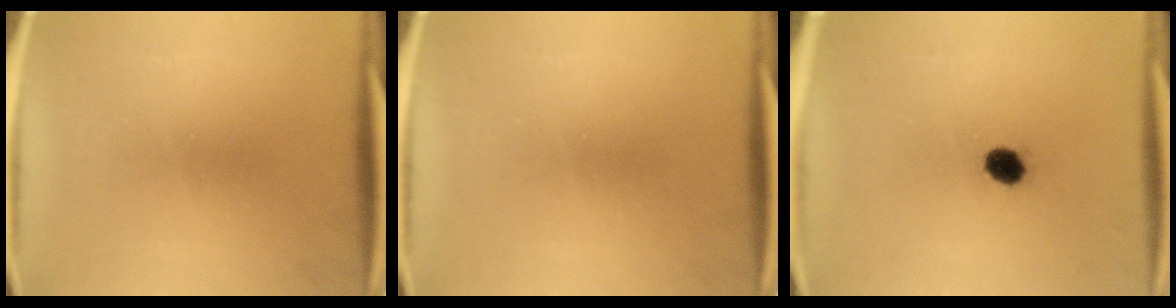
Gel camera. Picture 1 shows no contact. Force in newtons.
{"total": 0.0}
{"total": 4.4}